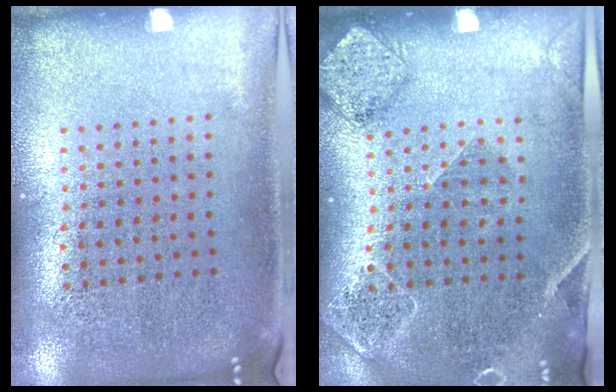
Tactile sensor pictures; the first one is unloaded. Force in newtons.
{"total": 1.6, "press": 1.6, "slide": 0.3}